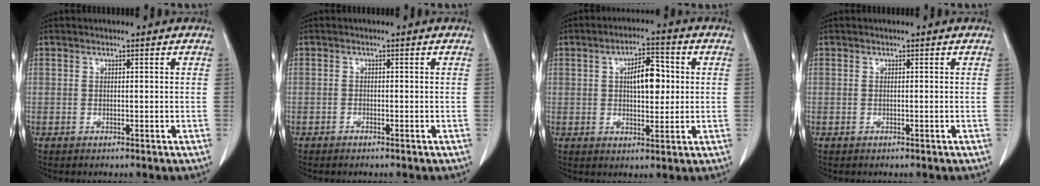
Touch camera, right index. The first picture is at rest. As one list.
[{"total": 0.5, "force": [-0.5, 0.1, 0.2], "torque": [-0.009, -0.001, -0.005]}, {"total": 7.0, "force": [1.1, 2.9, 6.3], "torque": [-0.103, 0.012, 0.018]}, {"total": 0.0}]